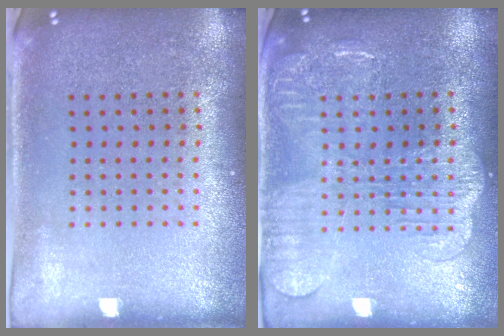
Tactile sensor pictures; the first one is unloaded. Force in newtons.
{"total": 2.0, "press": 2.0, "slide": 0.4}